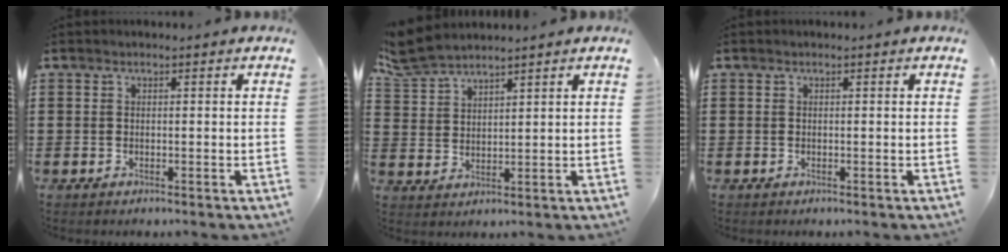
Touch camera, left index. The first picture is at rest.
{"total": 5.0, "force": [4.7, 0.9, 1.6], "torque": [-0.049, -0.008, 0.088]}
{"total": 0.0}